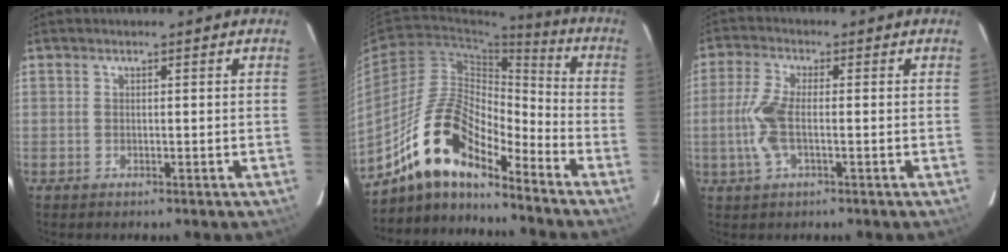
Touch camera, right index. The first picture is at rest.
{"total": 14.9, "force": [-11.3, 4.6, 8.6], "torque": [-0.160, 0.009, -0.220]}
{"total": 7.0, "force": [-1.2, 2.3, 6.5], "torque": [-0.145, 0.001, -0.023]}